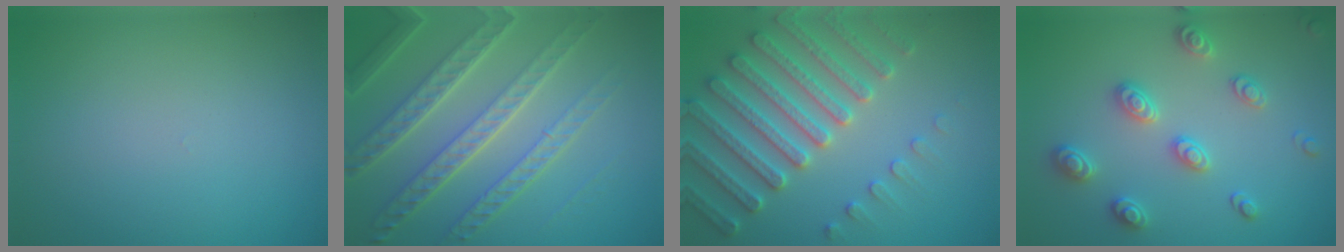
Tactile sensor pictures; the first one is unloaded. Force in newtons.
{"total": 8.1, "press": 5.5, "slide": 5.9}
{"total": 6.7, "press": 6.5, "slide": 1.6}
{"total": 3.0, "press": 2.9, "slide": 0.6}